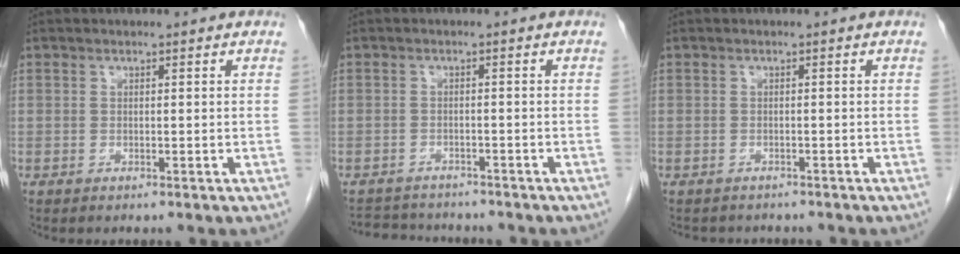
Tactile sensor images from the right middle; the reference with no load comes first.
{"total": 6.5, "force": [-6.1, 2.0, 0.9], "torque": [-0.010, 0.003, -0.089]}
{"total": 3.6, "force": [-3.2, 1.7, 0.3], "torque": [-0.009, 0.000, -0.043]}